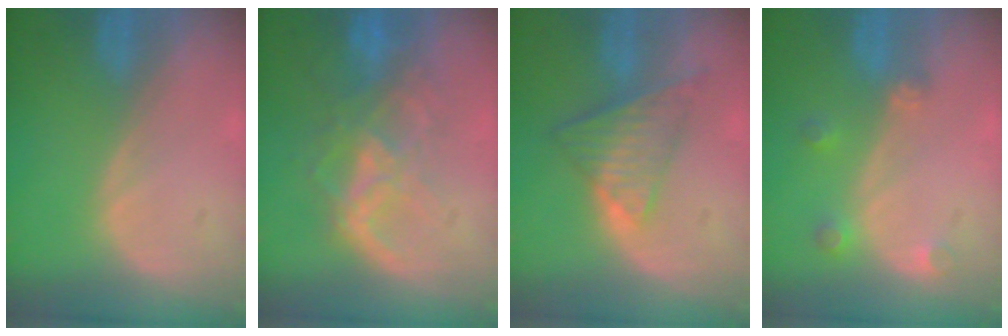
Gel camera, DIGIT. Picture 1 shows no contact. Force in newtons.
{"total": 8.9, "press": 7.5, "slide": 4.7}
{"total": 7.5, "press": 6.2, "slide": 4.3}
{"total": 2.6, "press": 2.6, "slide": 0.5}